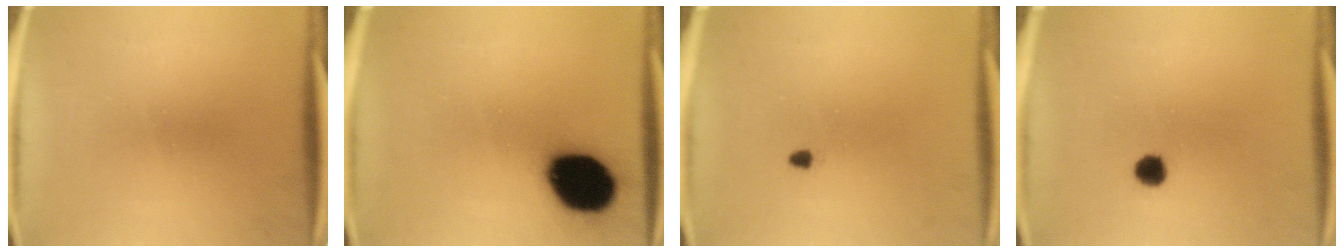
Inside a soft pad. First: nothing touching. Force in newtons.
{"total": 18.4}
{"total": 0.8}
{"total": 3.0}